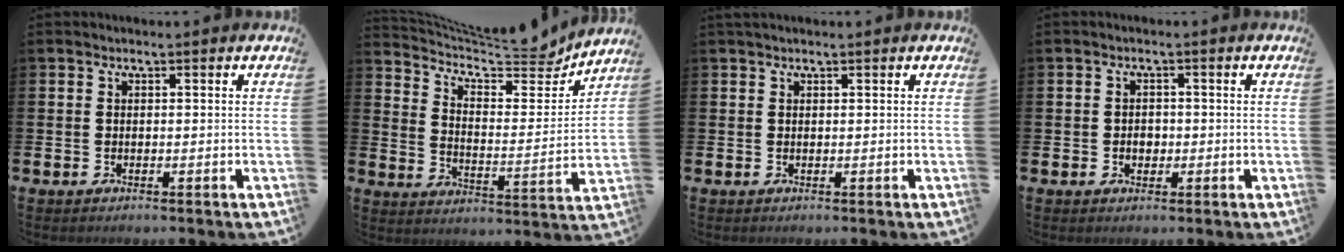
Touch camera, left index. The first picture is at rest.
{"total": 8.4, "force": [7.8, 1.7, 2.5], "torque": [-0.065, -0.068, 0.131]}
{"total": 0.6, "force": [0.6, 0.1, 0.2], "torque": [0.001, 0.000, 0.009]}
{"total": 1.7, "force": [-0.2, 1.4, 0.9], "torque": [-0.005, 0.003, -0.010]}